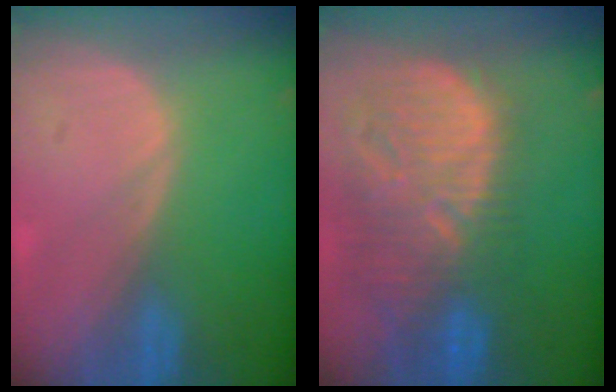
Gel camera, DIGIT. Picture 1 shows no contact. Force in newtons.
{"total": 13.1, "press": 11.3, "slide": 6.6}